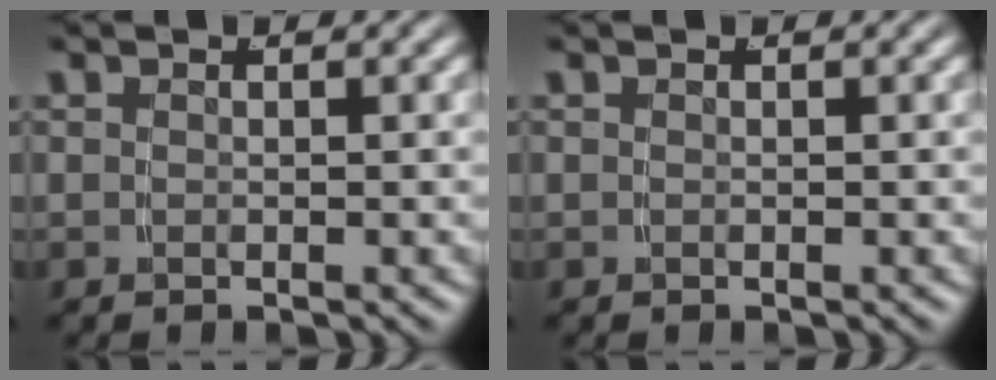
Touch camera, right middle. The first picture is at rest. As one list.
[{"total": 0.0}]